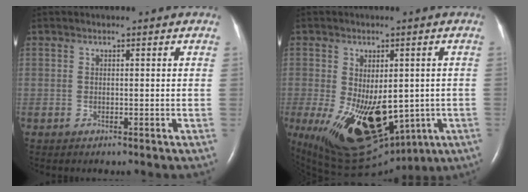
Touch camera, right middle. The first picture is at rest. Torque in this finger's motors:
{"motor_torque": [2.14, 0.00, 1.05, 0.21]}